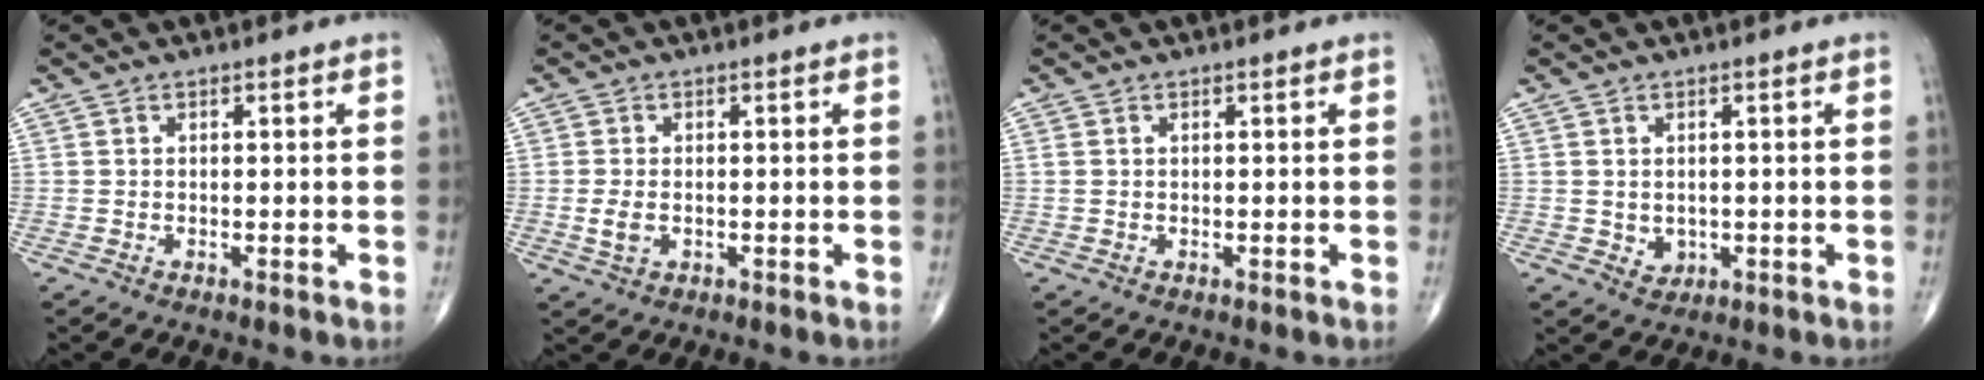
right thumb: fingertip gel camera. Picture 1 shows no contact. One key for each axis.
{"total": 2.9, "fx": -0.5, "fy": 1.8, "fz": 2.3, "tx": -0.049, "ty": -0.002, "tz": -0.007}
{"total": 0.7, "fx": 0.1, "fy": 0.4, "fz": 0.5, "tx": -0.017, "ty": 0.010, "tz": 0.007}
{"total": 2.3, "fx": -0.1, "fy": 2.0, "fz": 1.2, "tx": -0.010, "ty": -0.002, "tz": 0.007}